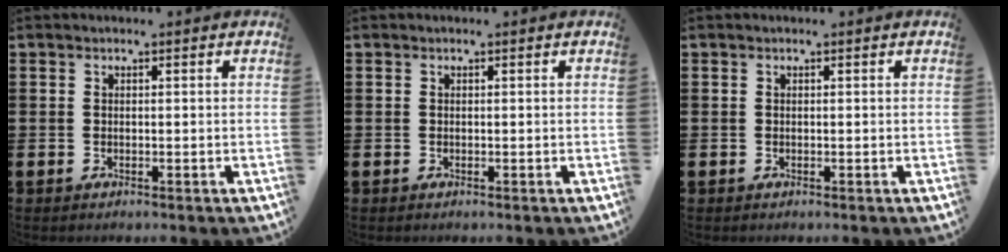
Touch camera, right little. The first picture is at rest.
{"total": 0.0}
{"total": 0.0}